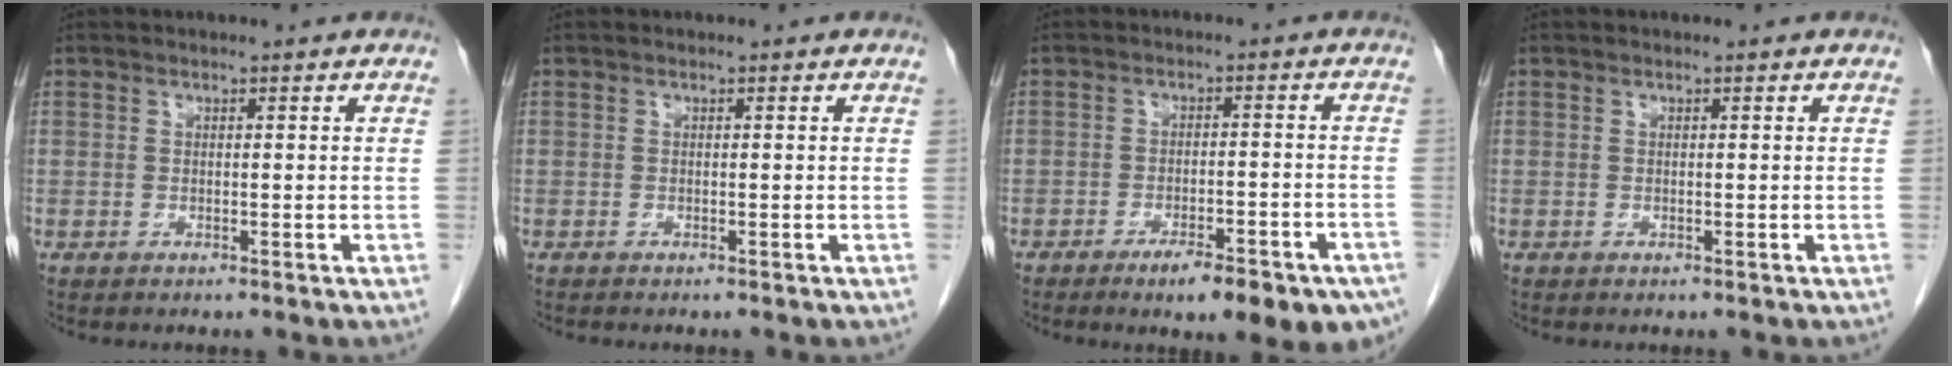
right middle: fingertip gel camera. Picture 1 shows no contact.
{"total": 0.0}
{"total": 12.3, "force": [-8.6, 3.2, 8.2], "torque": [-0.062, 0.005, -0.115]}
{"total": 0.0}